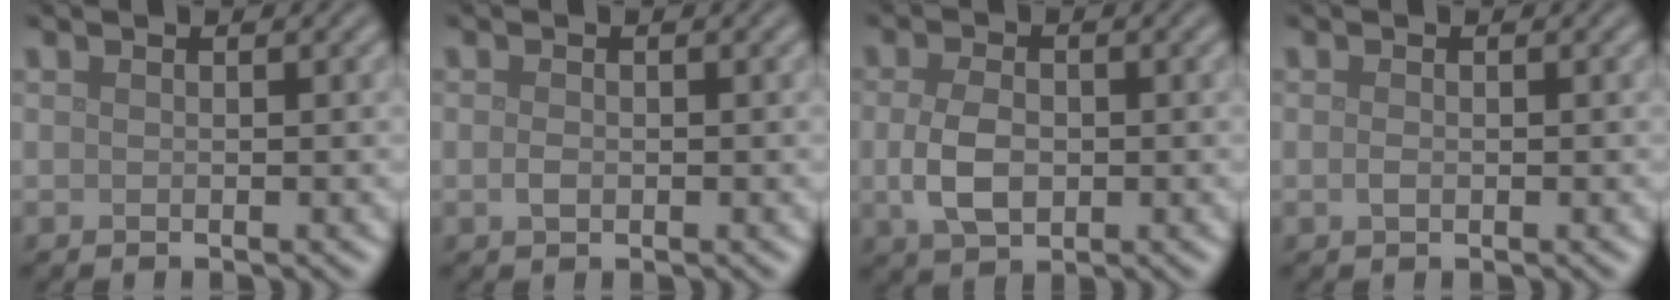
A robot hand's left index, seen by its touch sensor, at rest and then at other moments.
{"total": 0.9, "force": [-0.2, 0.6, 0.7], "torque": [-0.015, -0.001, -0.004]}
{"total": 3.8, "force": [-0.4, 2.5, 2.9], "torque": [-0.063, -0.003, -0.006]}
{"total": 0.7, "force": [-0.1, 0.4, 0.6], "torque": [-0.015, -0.002, -0.002]}